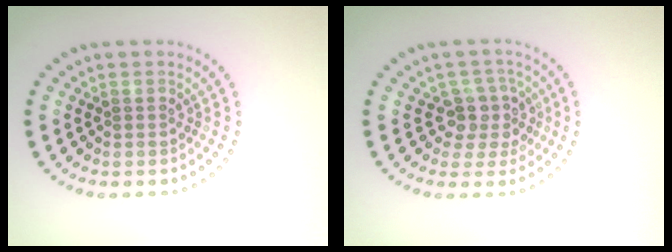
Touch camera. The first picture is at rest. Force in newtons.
{"total": 3.2, "press": 2.5, "slide": 2.0}